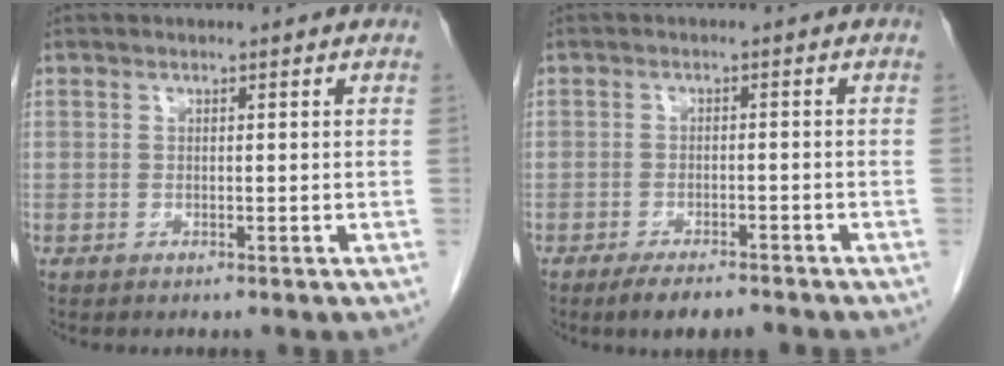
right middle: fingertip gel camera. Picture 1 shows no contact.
{"total": 4.6, "force": [-3.8, 1.1, 2.4], "torque": [-0.038, -0.004, -0.062]}